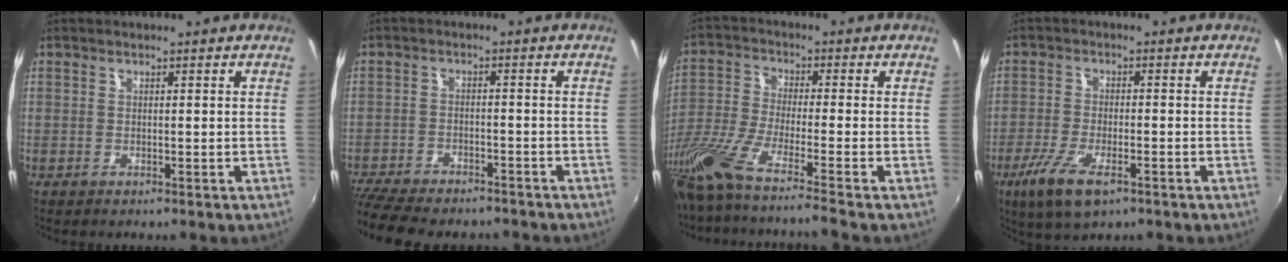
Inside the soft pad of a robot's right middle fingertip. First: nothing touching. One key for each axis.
{"total": 14.0, "fx": -12.0, "fy": 4.3, "fz": 5.8, "tx": -0.145, "ty": -0.032, "tz": -0.191}
{"total": 14.6, "fx": -12.0, "fy": -1.4, "fz": 8.2, "tx": -0.150, "ty": -0.064, "tz": -0.219}
{"total": 9.0, "fx": -5.1, "fy": 3.1, "fz": 6.8, "tx": -0.158, "ty": -0.029, "tz": -0.094}